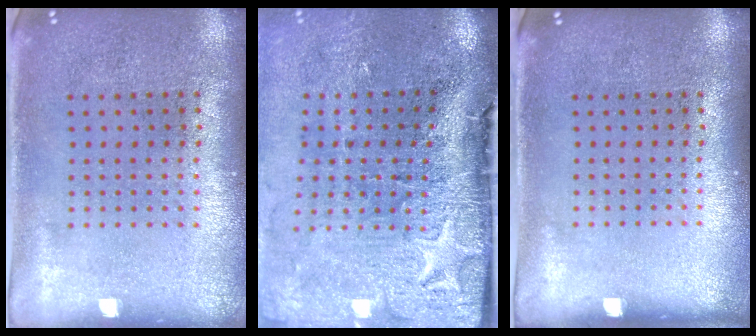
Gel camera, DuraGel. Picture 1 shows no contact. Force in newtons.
{"total": 5.0, "press": 3.9, "slide": 3.1}
{"total": 0.0}